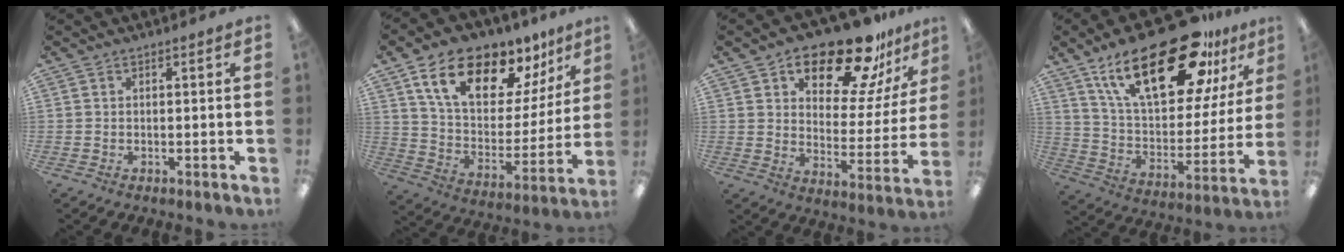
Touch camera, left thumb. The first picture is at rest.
{"total": 18.5, "force": [12.4, 9.1, 10.2], "torque": [-0.182, -0.071, 0.217]}
{"total": 19.2, "force": [15.2, 7.3, 9.1], "torque": [-0.144, -0.107, 0.259]}
{"total": 29.4, "force": [18.1, 12.1, 19.8], "torque": [-0.329, -0.099, 0.306]}